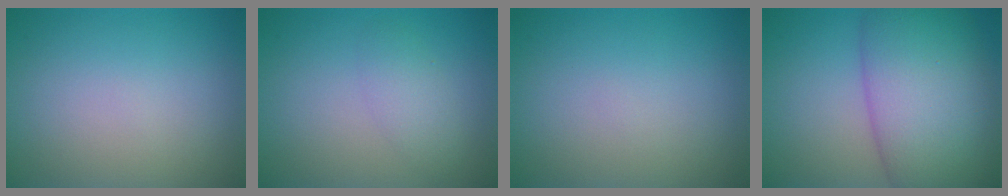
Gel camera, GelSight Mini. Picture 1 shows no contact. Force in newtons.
{"total": 1.9, "press": 1.9, "slide": 0.1}
{"total": 0.0}
{"total": 12.6, "press": 12.6, "slide": 0.4}